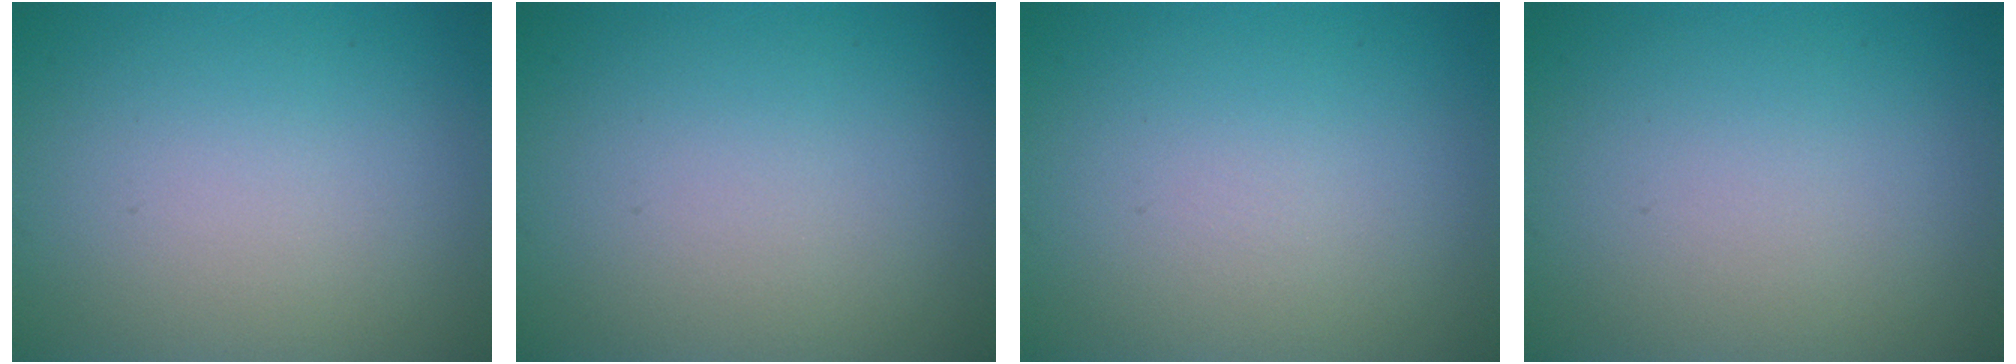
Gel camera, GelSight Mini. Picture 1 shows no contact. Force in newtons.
{"total": 0.0}
{"total": 0.0}
{"total": 0.0}